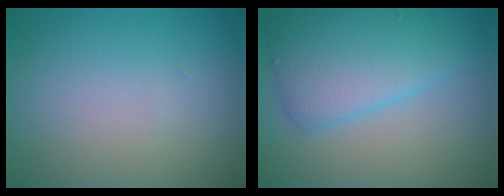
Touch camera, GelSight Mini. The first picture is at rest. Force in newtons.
{"total": 5.4, "press": 5.4, "slide": 0.2}